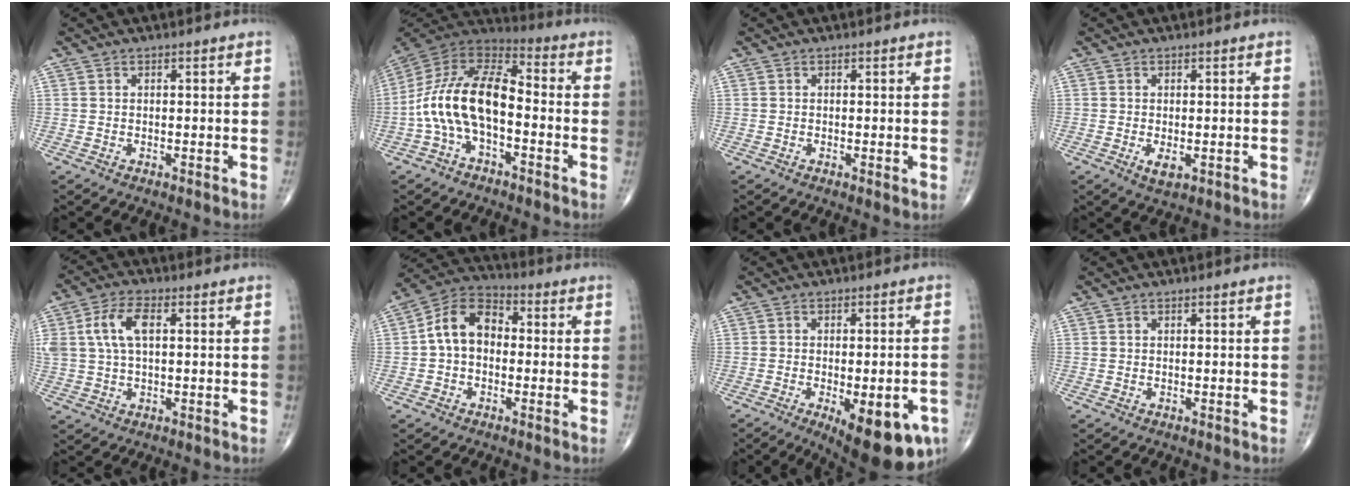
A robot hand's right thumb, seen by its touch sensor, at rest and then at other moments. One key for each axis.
{"total": 15.9, "fx": -3.2, "fy": 8.2, "fz": 13.3, "tx": -0.246, "ty": 0.054, "tz": -0.069}
{"total": 0.8, "fx": -0.1, "fy": 0.1, "fz": 0.8, "tx": -0.013, "ty": -0.004, "tz": -0.003}
{"total": 2.5, "fx": -0.6, "fy": 1.2, "fz": 2.1, "tx": -0.032, "ty": -0.005, "tz": -0.008}
{"total": 8.1, "fx": 1.8, "fy": 4.1, "fz": 6.7, "tx": -0.147, "ty": 0.016, "tz": 0.035}
{"total": 10.1, "fx": -0.1, "fy": 7.3, "fz": 7.1, "tx": -0.108, "ty": 0.033, "tz": -0.018}
{"total": 15.9, "fx": -6.8, "fy": 5.9, "fz": 13.1, "tx": -0.131, "ty": 0.005, "tz": -0.077}
{"total": 0.0}